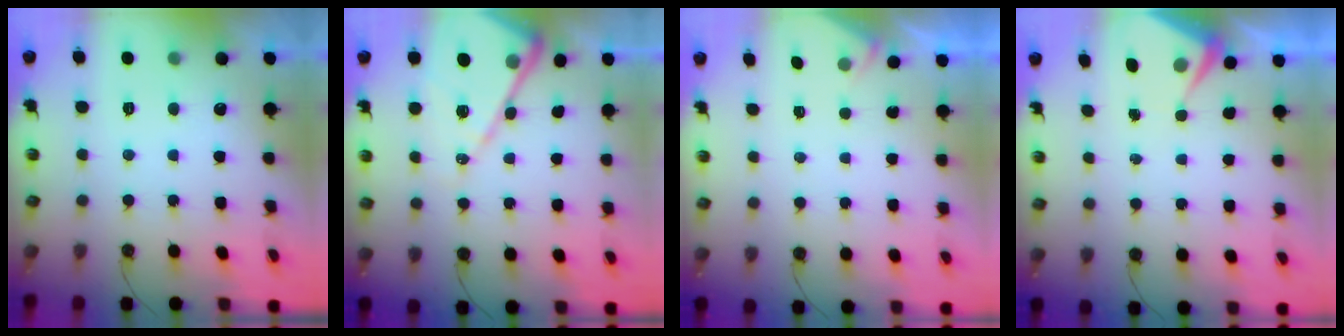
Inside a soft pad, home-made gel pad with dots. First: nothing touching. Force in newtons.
{"total": 14.7, "press": 14.6, "slide": 1.4}
{"total": 2.2, "press": 2.2, "slide": 0.4}
{"total": 5.8, "press": 5.7, "slide": 0.7}